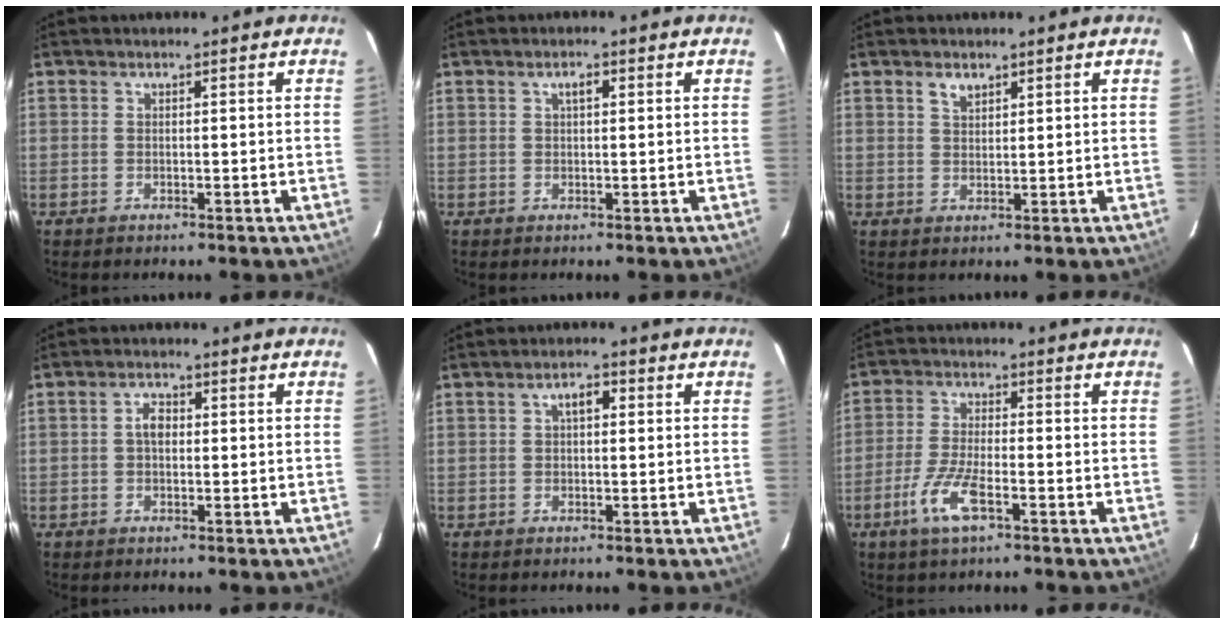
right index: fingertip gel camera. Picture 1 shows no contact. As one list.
[{"total": 1.6, "force": [0.6, 0.7, 1.3], "torque": [-0.022, 0.006, 0.009]}, {"total": 2.3, "force": [1.5, 1.3, 1.2], "torque": [-0.019, 0.005, 0.029]}, {"total": 2.5, "force": [0.1, 1.6, 2.0], "torque": [-0.037, 0.009, 0.001]}, {"total": 2.6, "force": [0.6, 1.4, 2.2], "torque": [-0.037, 0.012, 0.010]}, {"total": 7.5, "force": [-3.8, 2.0, 6.2], "torque": [-0.137, -0.008, -0.075]}]